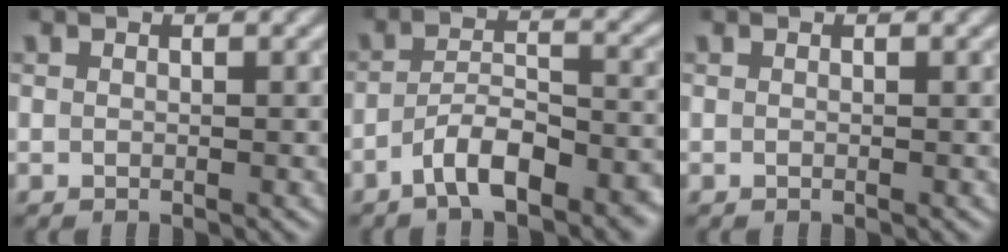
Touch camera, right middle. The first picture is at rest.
{"total": 6.4, "force": [-3.9, 2.2, 4.5], "torque": [-0.074, 0.005, -0.068]}
{"total": 0.0}